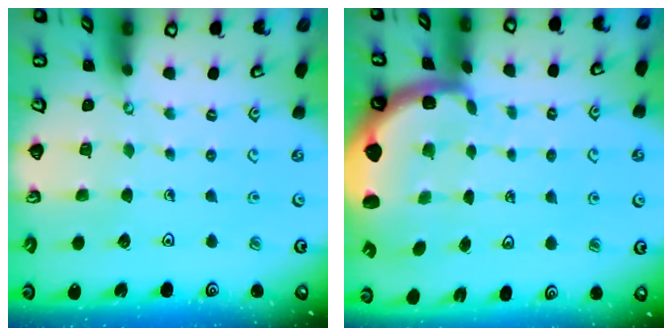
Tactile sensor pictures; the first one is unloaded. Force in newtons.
{"total": 3.5, "press": 3.2, "slide": 1.5}